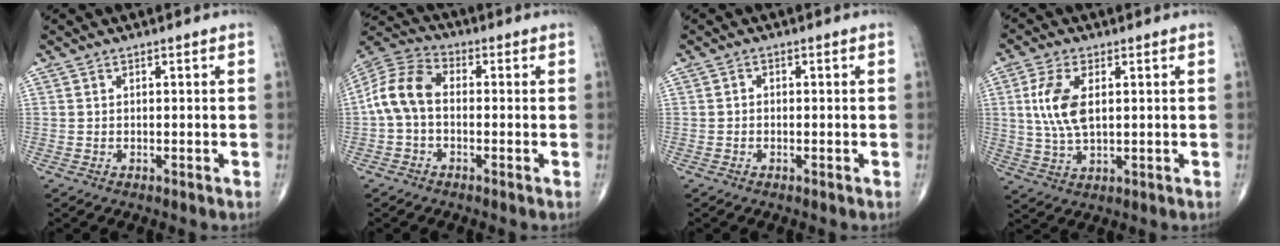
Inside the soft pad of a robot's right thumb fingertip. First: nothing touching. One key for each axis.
{"total": 9.7, "fx": -0.8, "fy": 6.4, "fz": 7.2, "tx": -0.143, "ty": 0.029, "tz": -0.030}
{"total": 0.7, "fx": -0.4, "fy": 0.5, "fz": 0.3, "tx": 0.004, "ty": 0.004, "tz": -0.012}
{"total": 8.8, "fx": 1.7, "fy": 4.4, "fz": 7.4, "tx": -0.161, "ty": -0.004, "tz": 0.035}